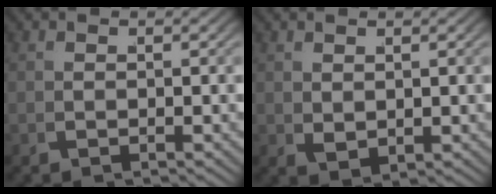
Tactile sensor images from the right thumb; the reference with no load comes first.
{"total": 1.6, "force": [0.4, 1.0, 1.2], "torque": [-0.020, -0.011, 0.020]}